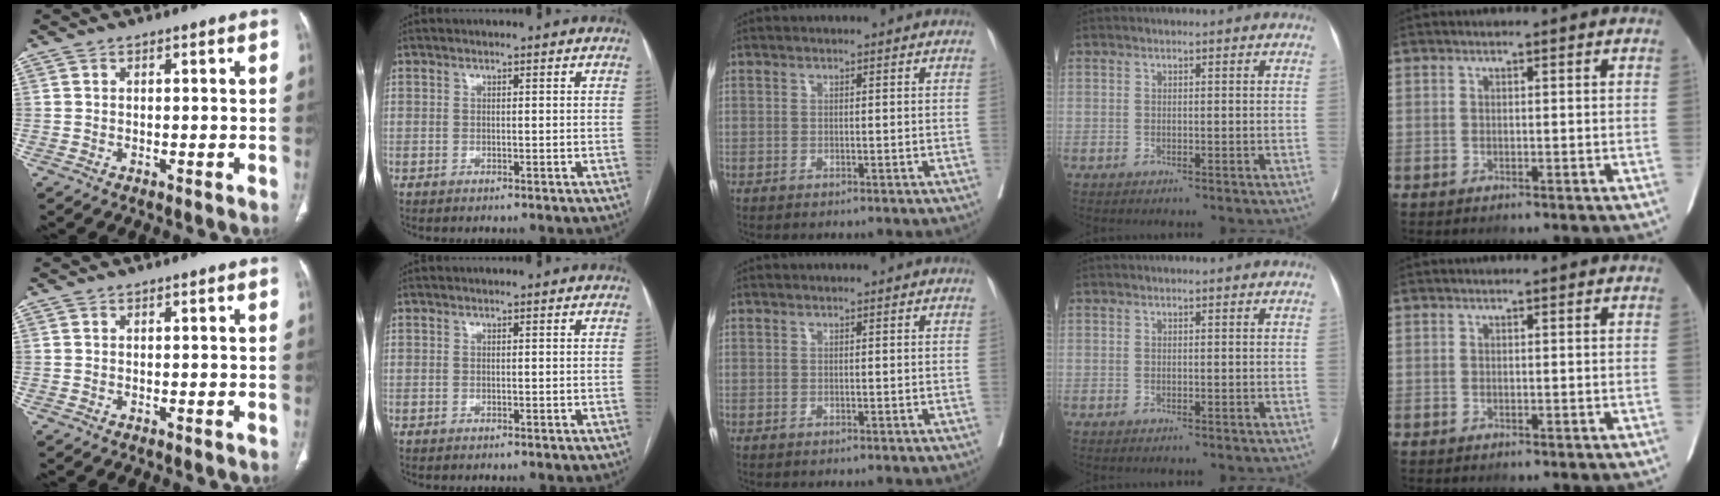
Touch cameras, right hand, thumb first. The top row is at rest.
{}